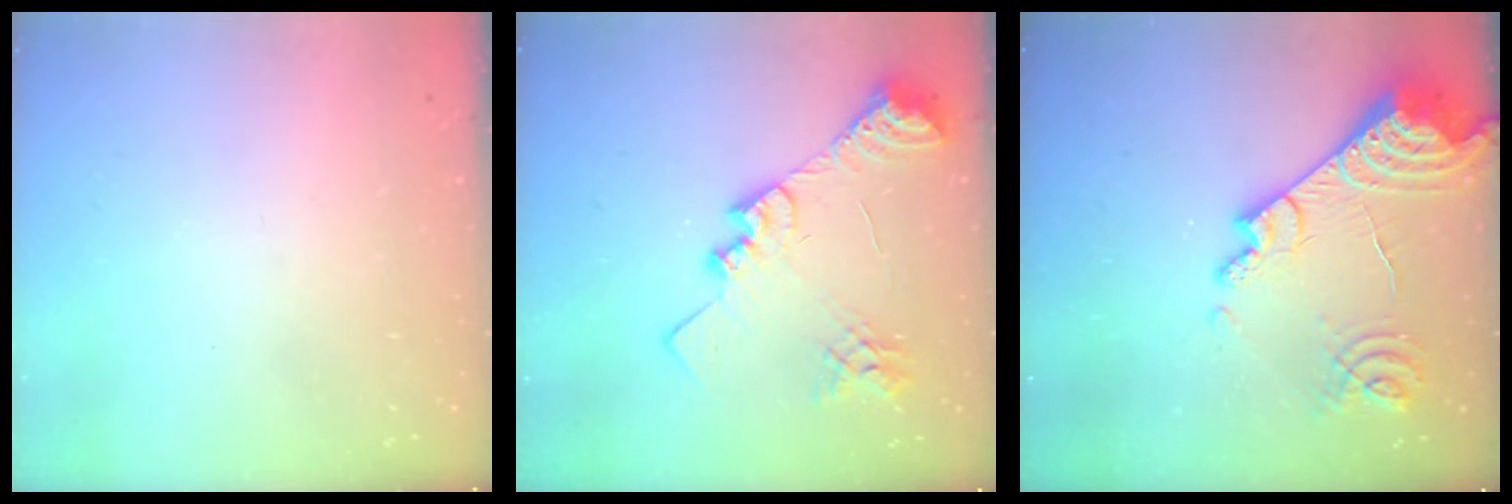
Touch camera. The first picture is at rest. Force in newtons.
{"total": 22.6, "press": 22.4, "slide": 3.2}
{"total": 23.4, "press": 23.2, "slide": 2.6}